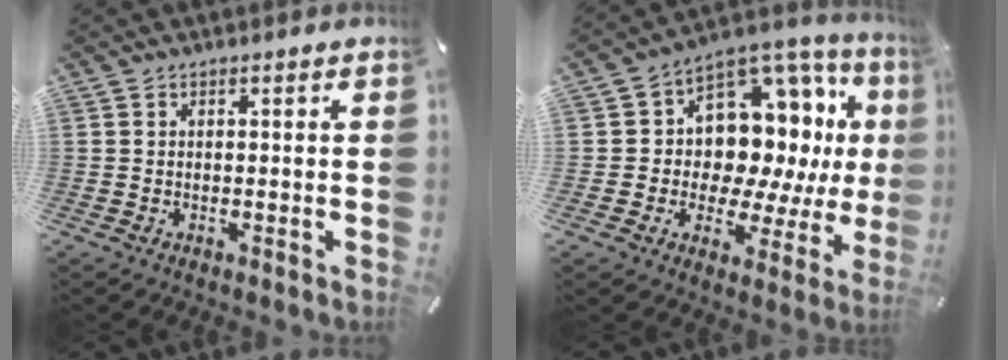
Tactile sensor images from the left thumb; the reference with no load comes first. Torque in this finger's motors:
{"motor_torque": [0.76, 0.85, 0.12, -0.04, 0.25]}